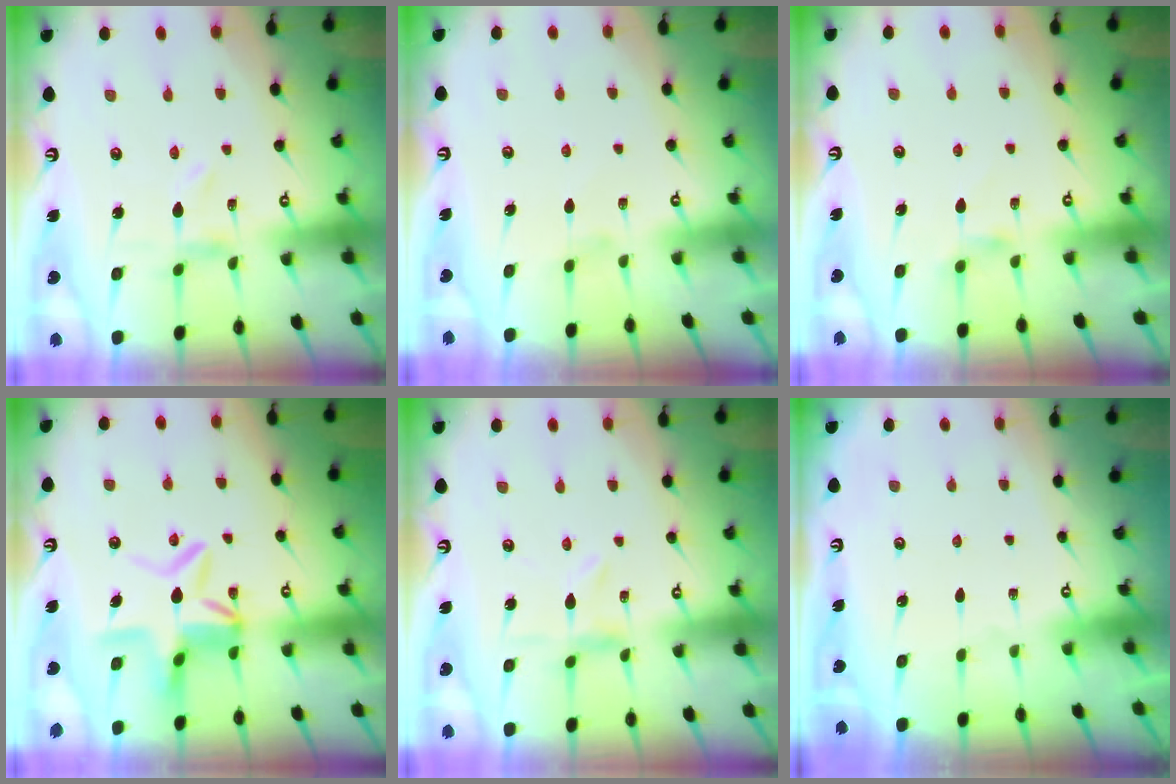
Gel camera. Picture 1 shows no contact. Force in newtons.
{"total": 0.9, "press": 0.8, "slide": 0.4}
{"total": 2.9, "press": 2.9, "slide": 0.4}
{"total": 9.4, "press": 9.2, "slide": 1.8}
{"total": 1.5, "press": 1.4, "slide": 0.4}
{"total": 0.0}